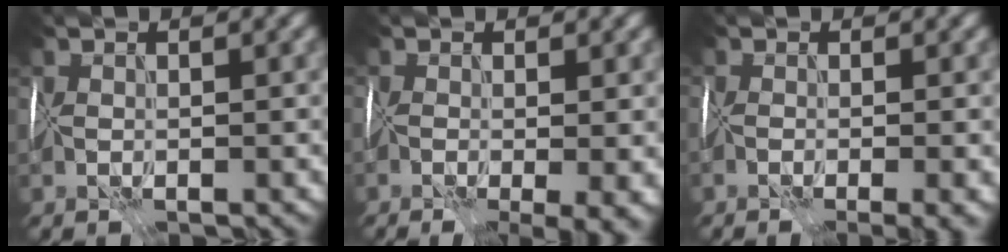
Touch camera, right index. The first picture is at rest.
{"total": 6.9, "force": [-2.6, 3.0, 5.6], "torque": [-0.068, -0.014, -0.017]}
{"total": 3.9, "force": [-1.9, 1.1, 3.3], "torque": [-0.034, -0.009, -0.020]}